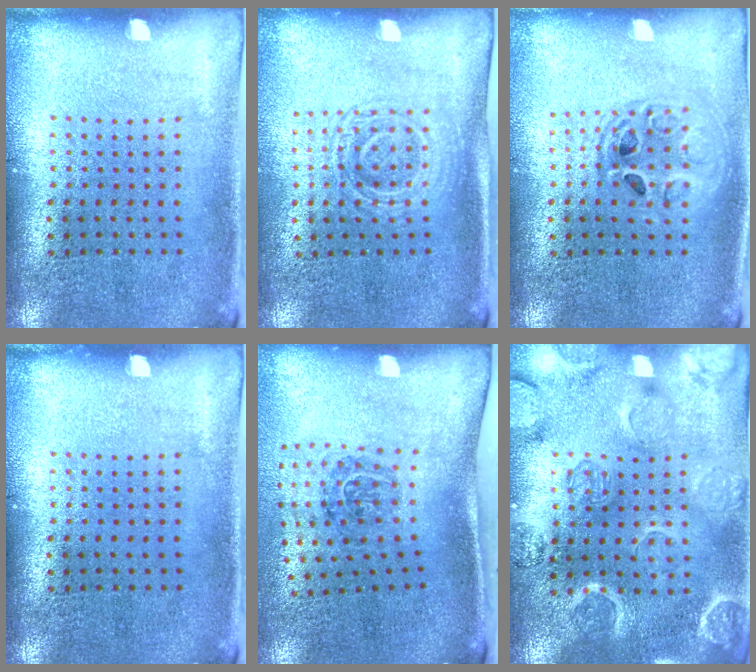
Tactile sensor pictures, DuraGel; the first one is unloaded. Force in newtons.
{"total": 1.6, "press": 1.4, "slide": 0.7}
{"total": 1.5, "press": 1.2, "slide": 0.8}
{"total": 0.0}
{"total": 1.9, "press": 1.2, "slide": 1.4}
{"total": 2.9, "press": 2.8, "slide": 0.3}